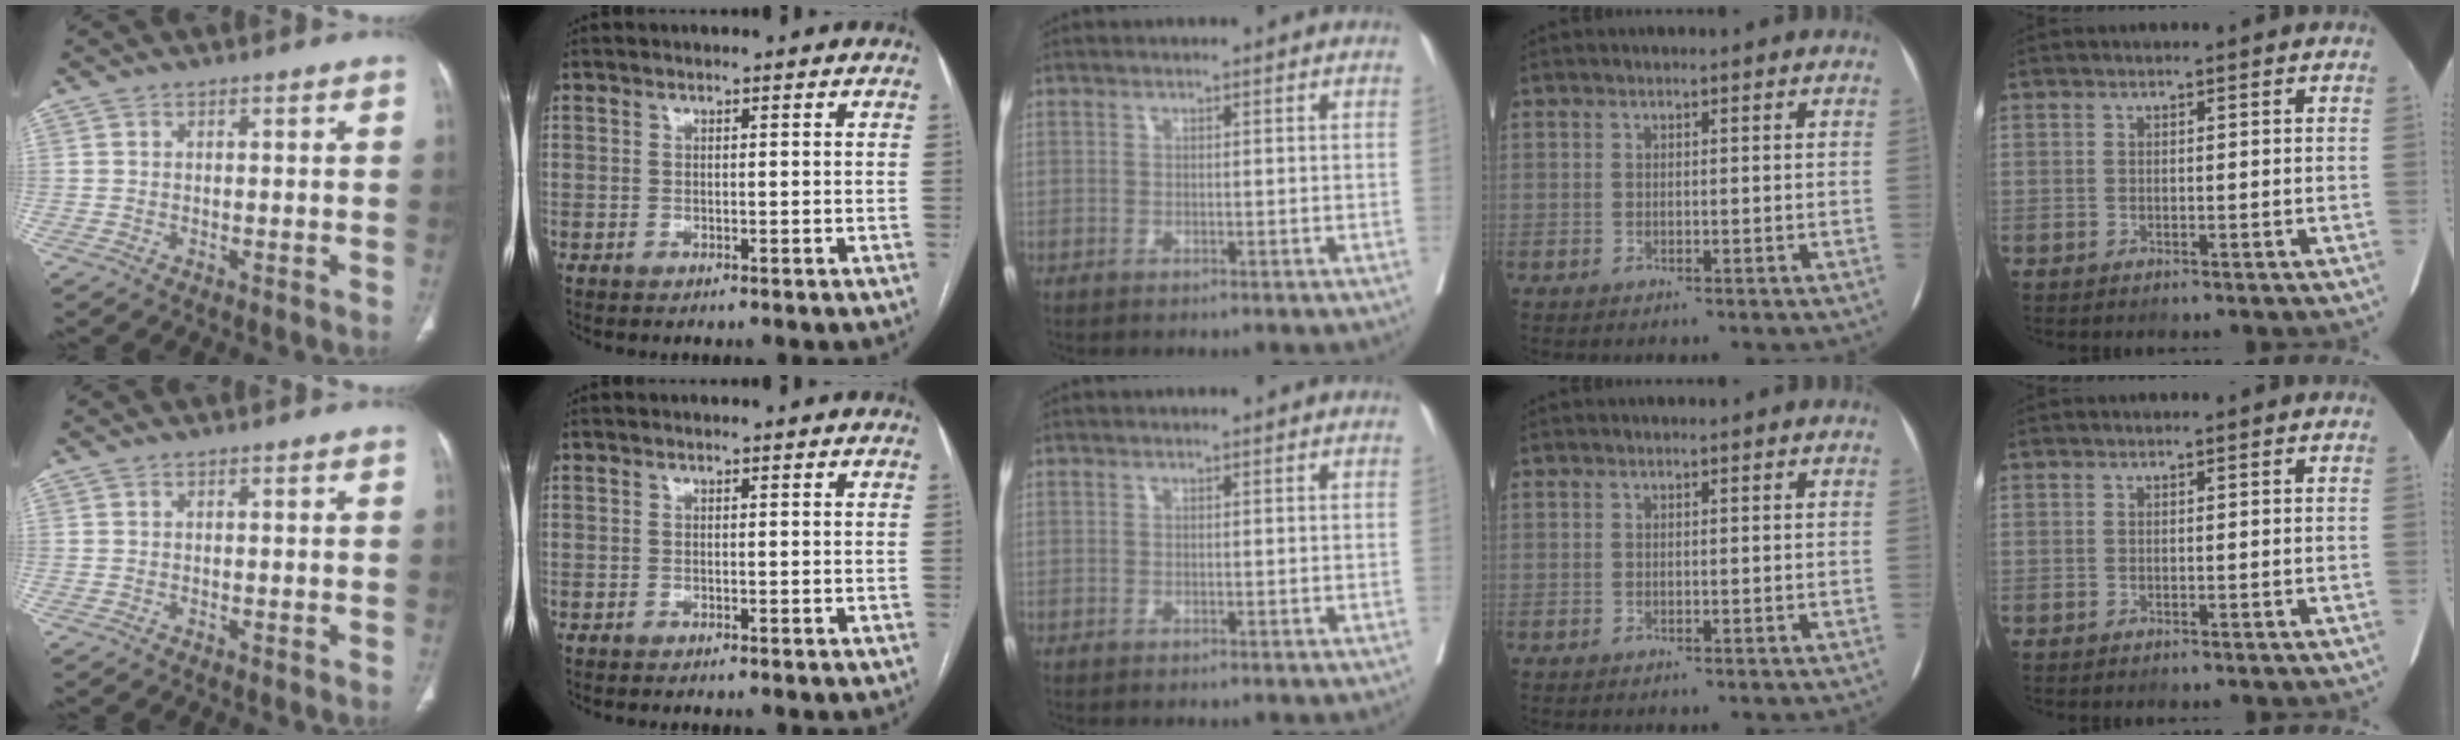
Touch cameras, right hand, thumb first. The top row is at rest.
{}